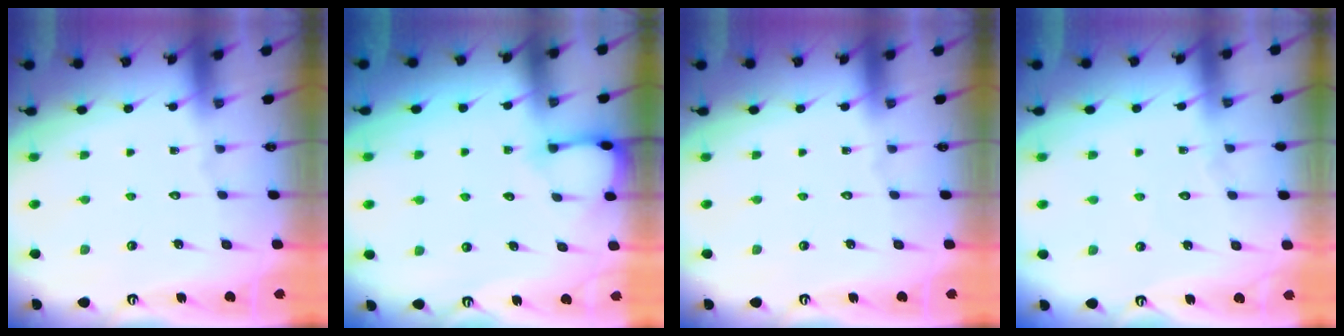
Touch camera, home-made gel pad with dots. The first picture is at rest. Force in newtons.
{"total": 4.7, "press": 4.7, "slide": 0.5}
{"total": 0.0}
{"total": 3.2, "press": 3.1, "slide": 0.5}